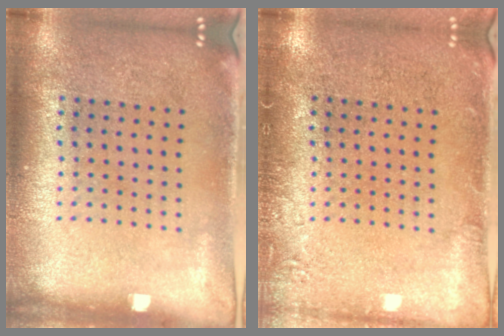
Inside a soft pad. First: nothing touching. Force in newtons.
{"total": 1.5, "press": 1.5, "slide": 0.2}